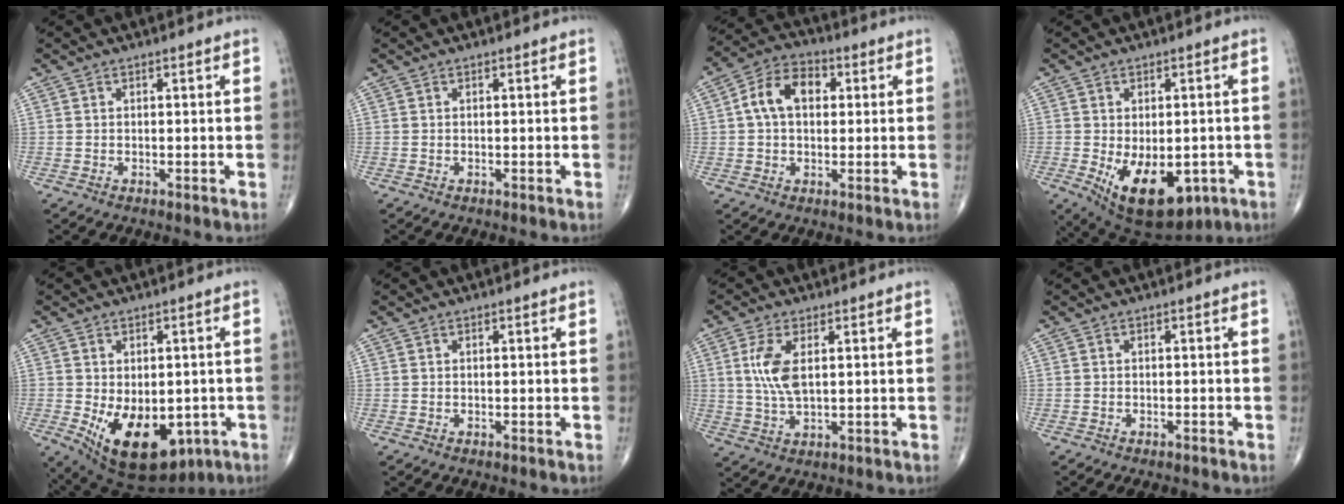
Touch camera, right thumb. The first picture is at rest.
{"total": 0.0}
{"total": 9.4, "force": [1.6, 6.3, 6.8], "torque": [-0.109, 0.023, 0.020]}
{"total": 14.9, "force": [-4.8, 8.4, 11.3], "torque": [-0.160, -0.010, -0.049]}
{"total": 16.2, "force": [-4.8, 9.9, 11.9], "torque": [-0.171, -0.011, -0.047]}
{"total": 0.0}
{"total": 7.0, "force": [1.5, 3.1, 6.1], "torque": [-0.137, -0.005, 0.035]}
{"total": 2.2, "force": [-1.9, 0.7, 0.9], "torque": [-0.014, 0.006, -0.021]}